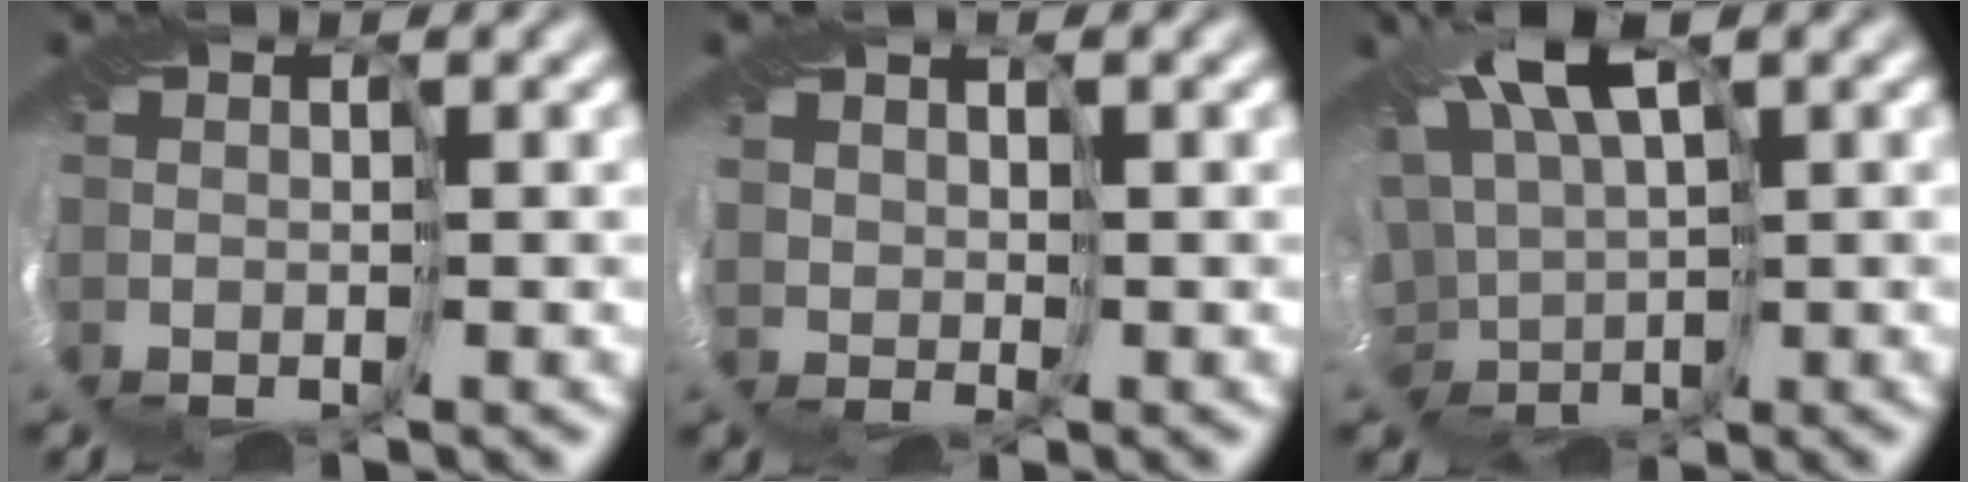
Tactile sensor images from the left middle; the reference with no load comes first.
{"total": 2.7, "force": [1.9, -0.5, -1.8], "torque": [0.018, 0.008, 0.043]}
{"total": 7.7, "force": [2.5, 4.6, 5.5], "torque": [-0.118, -0.017, 0.058]}